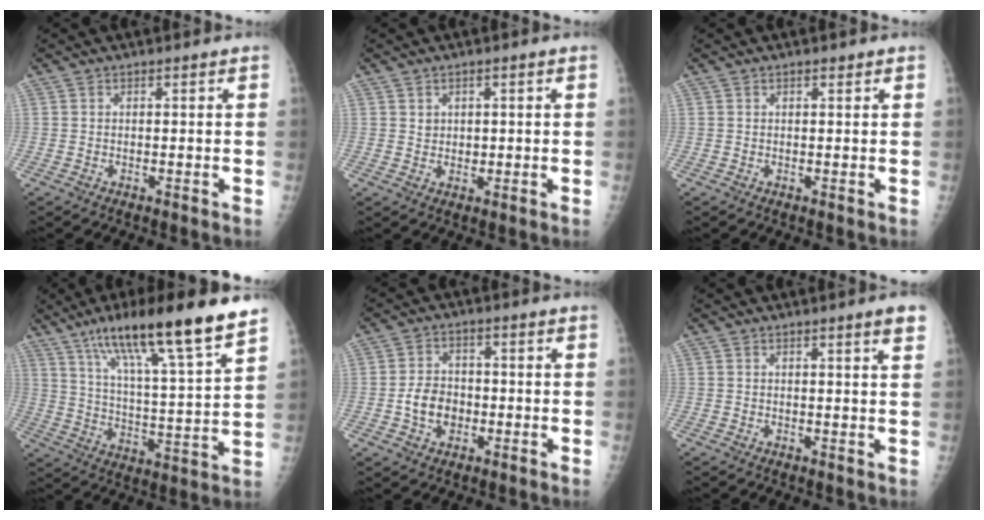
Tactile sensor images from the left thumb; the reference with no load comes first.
{"total": 1.9, "force": [0.6, 1.7, 0.5], "torque": [0.004, -0.004, 0.012]}
{"total": 0.6, "force": [0.5, 0.3, 0.4], "torque": [-0.006, -0.003, 0.007]}
{"total": 20.6, "force": [14.1, 2.2, 14.9], "torque": [-0.229, -0.055, 0.235]}
{"total": 6.3, "force": [-1.5, 4.9, 3.6], "torque": [-0.042, 0.012, -0.029]}
{"total": 3.1, "force": [1.9, -0.1, 2.5], "torque": [-0.032, -0.008, 0.024]}